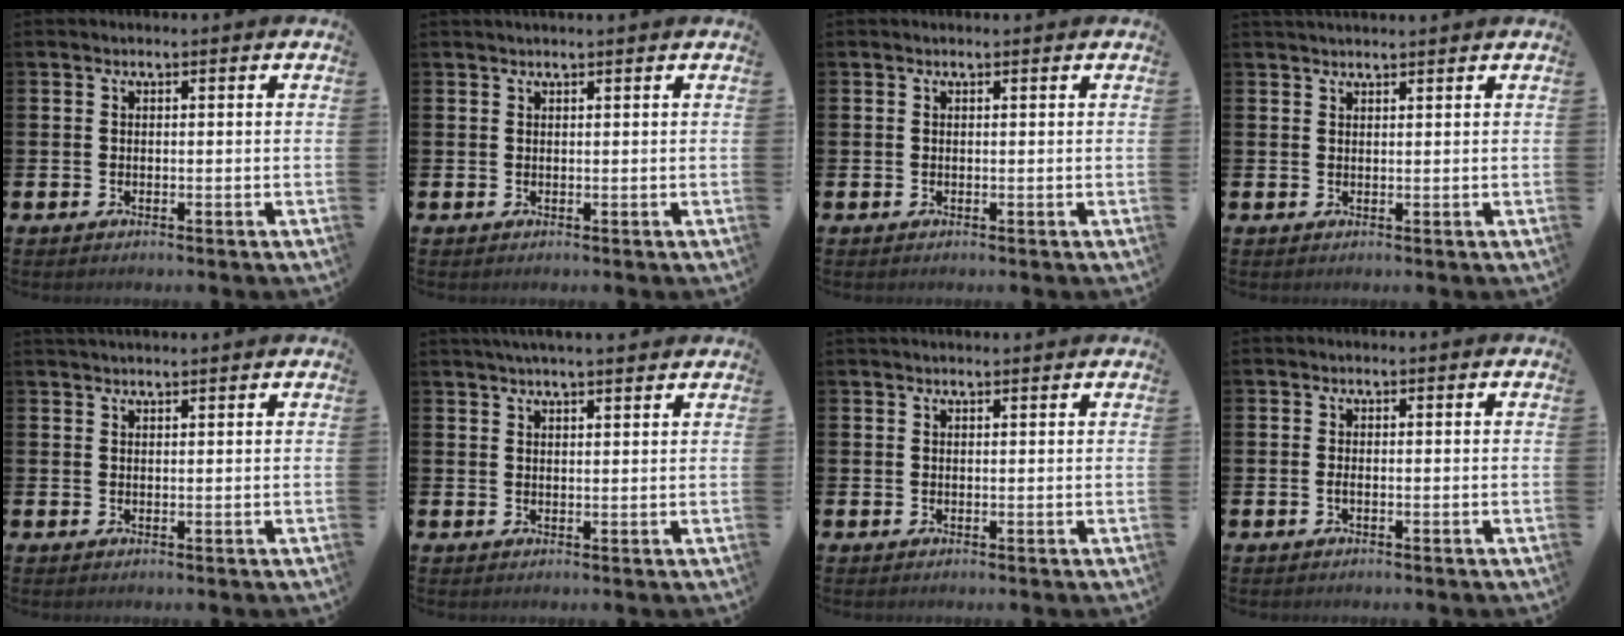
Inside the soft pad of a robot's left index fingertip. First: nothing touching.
{"total": 0.6, "force": [0.6, -0.1, 0.1], "torque": [0.002, -0.002, 0.011]}
{"total": 0.0}
{"total": 1.5, "force": [1.5, 0.0, 0.1], "torque": [0.009, -0.007, 0.024]}
{"total": 1.4, "force": [1.4, -0.1, 0.1], "torque": [0.000, -0.004, 0.025]}
{"total": 3.2, "force": [3.0, -0.1, 1.0], "torque": [-0.014, -0.011, 0.053]}
{"total": 1.0, "force": [1.0, 0.1, 0.2], "torque": [0.008, -0.003, 0.015]}
{"total": 0.7, "force": [-0.2, 0.2, 0.6], "torque": [-0.013, -0.001, -0.003]}